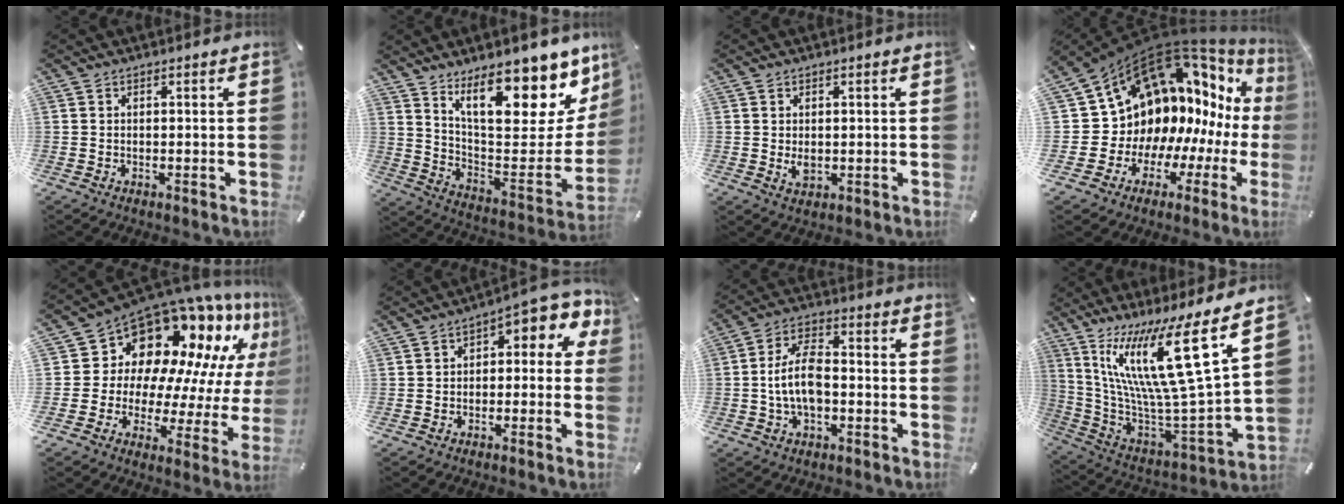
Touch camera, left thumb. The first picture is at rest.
{"total": 21.8, "force": [15.2, 8.4, 13.2], "torque": [-0.165, -0.123, 0.253]}
{"total": 2.6, "force": [0.2, 1.8, 1.9], "torque": [-0.034, -0.003, 0.001]}
{"total": 16.0, "force": [7.8, 11.9, 7.3], "torque": [-0.091, -0.108, 0.176]}
{"total": 16.0, "force": [12.1, 9.1, 5.3], "torque": [-0.072, -0.130, 0.209]}
{"total": 4.5, "force": [-0.3, 3.0, 3.3], "torque": [-0.050, -0.006, -0.013]}
{"total": 9.8, "force": [-1.6, 5.6, 7.9], "torque": [-0.166, 0.012, -0.031]}
{"total": 25.6, "force": [11.5, 6.3, 22.0], "torque": [-0.418, -0.085, 0.184]}